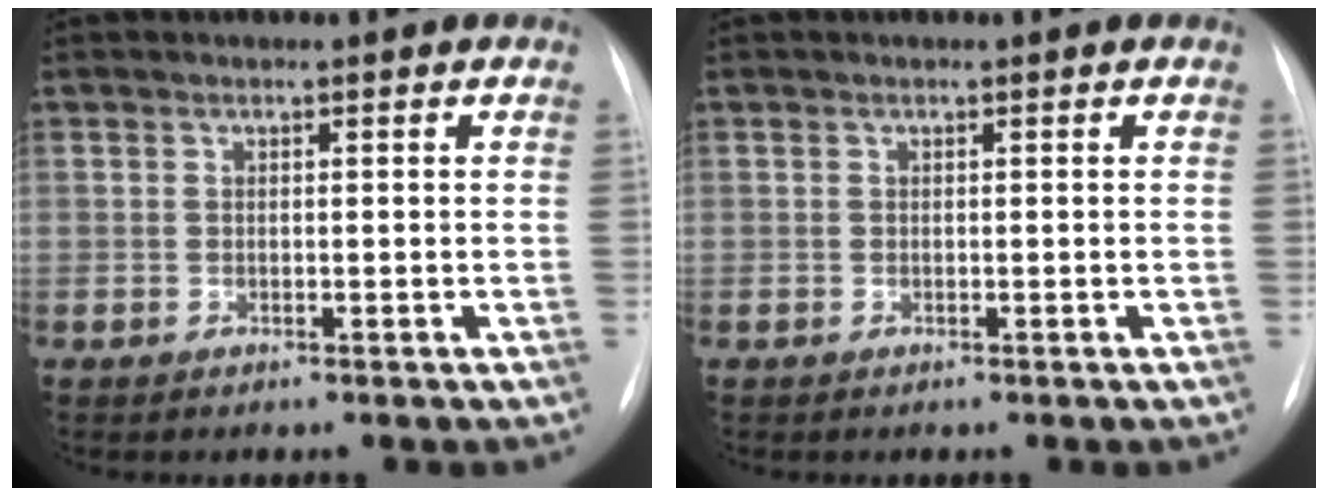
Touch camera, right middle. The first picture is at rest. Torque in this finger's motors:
{"motor_torque": [-0.02, -0.02, 0.00, 0.00]}